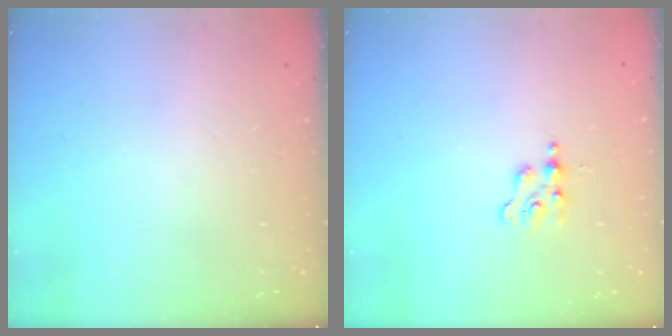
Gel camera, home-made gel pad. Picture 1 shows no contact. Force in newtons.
{"total": 1.4, "press": 1.3, "slide": 0.3}